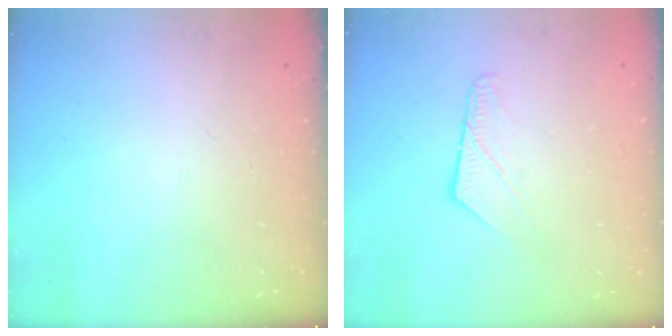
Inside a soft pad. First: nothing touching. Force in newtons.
{"total": 7.2, "press": 7.2, "slide": 0.9}